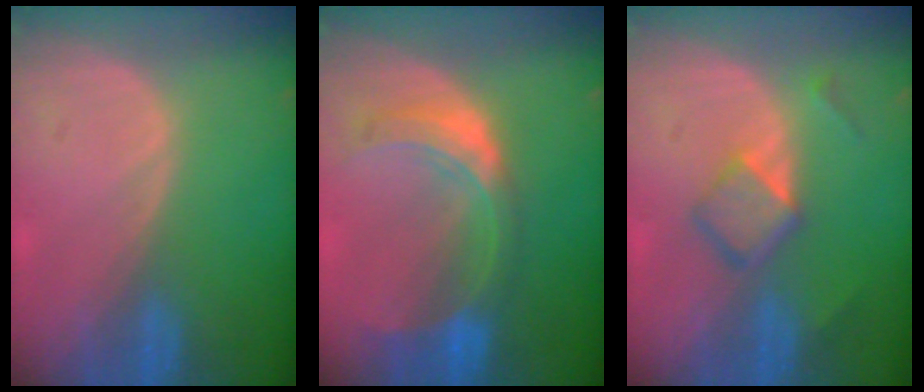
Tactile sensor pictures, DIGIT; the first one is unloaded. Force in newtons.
{"total": 8.1, "press": 7.2, "slide": 3.7}
{"total": 4.8, "press": 4.5, "slide": 1.4}